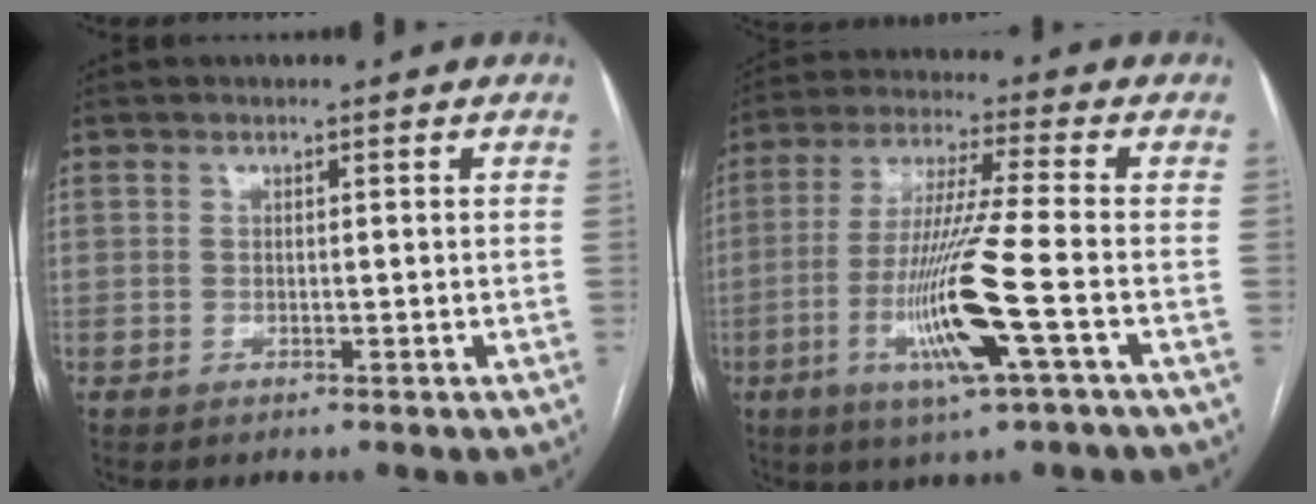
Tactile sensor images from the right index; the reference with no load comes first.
{"total": 13.5, "force": [-4.2, -0.7, 12.8], "torque": [-0.259, -0.018, -0.083]}